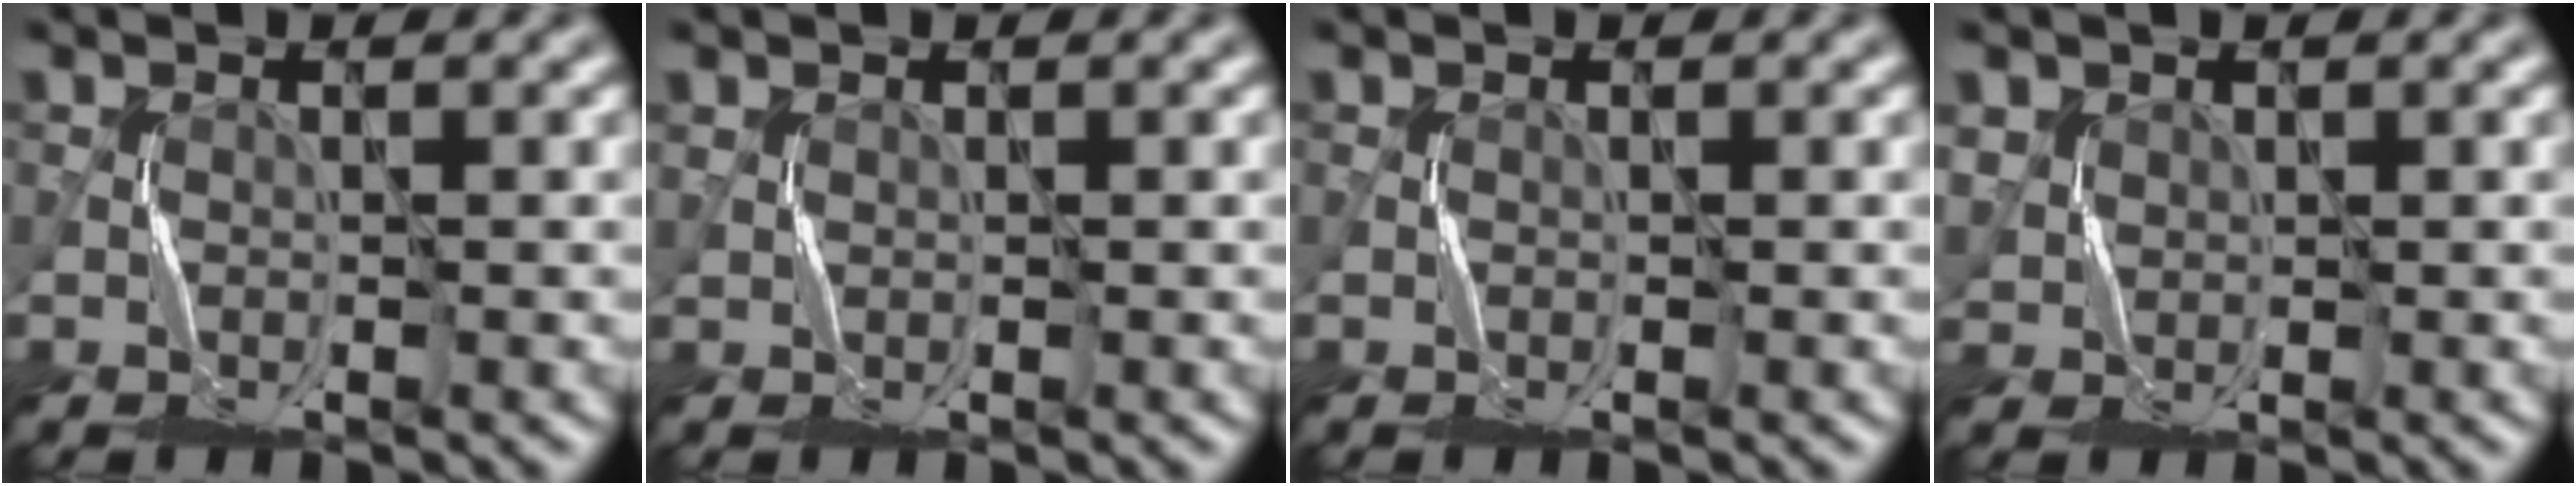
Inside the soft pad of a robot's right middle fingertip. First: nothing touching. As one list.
[{"total": 0.7, "force": [0.6, 0.3, -0.1], "torque": [0.003, -0.002, 0.012]}, {"total": 0.0}, {"total": 1.4, "force": [0.9, 1.1, -0.2], "torque": [0.001, -0.004, 0.020]}]